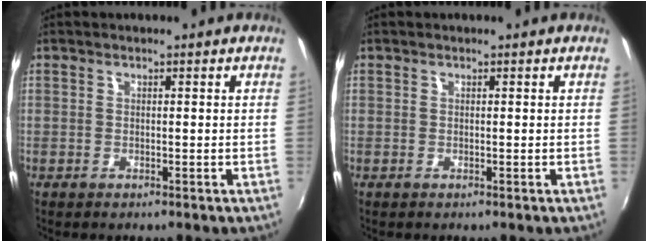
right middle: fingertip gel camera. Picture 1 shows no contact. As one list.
[{"total": 0.0}]